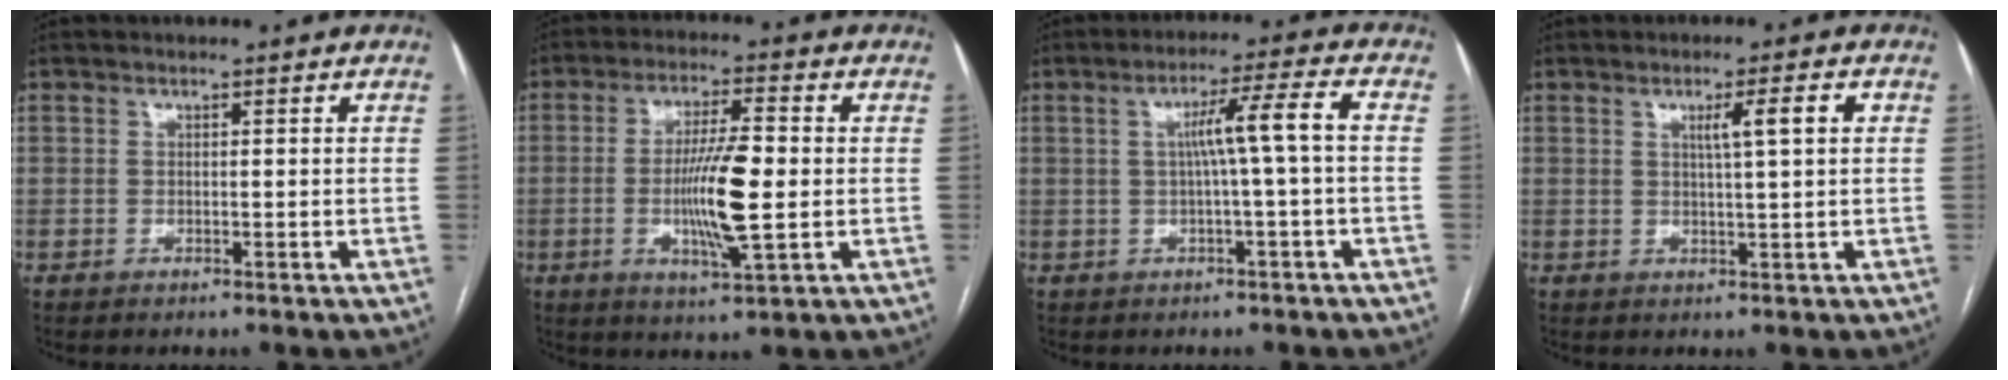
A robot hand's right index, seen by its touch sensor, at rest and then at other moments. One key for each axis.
{"total": 10.3, "fx": -1.0, "fy": 1.1, "fz": 10.2, "tx": -0.188, "ty": -0.008, "tz": -0.021}
{"total": 6.6, "fx": 0.2, "fy": -0.9, "fz": 6.5, "tx": -0.105, "ty": 0.017, "tz": 0.007}
{"total": 4.3, "fx": 1.3, "fy": -0.1, "fz": 4.1, "tx": -0.062, "ty": 0.004, "tz": 0.021}